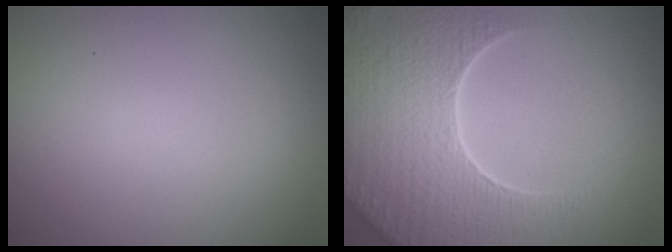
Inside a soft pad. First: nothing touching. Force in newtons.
{"total": 8.7, "press": 6.1, "slide": 6.3}